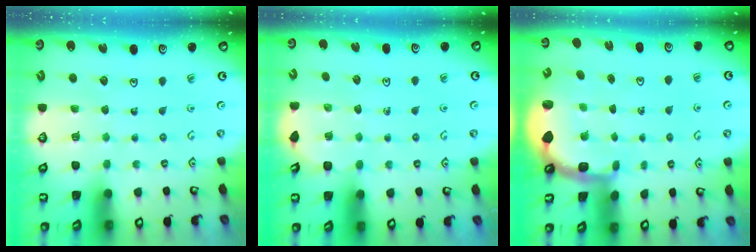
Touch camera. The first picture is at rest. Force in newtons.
{"total": 2.7, "press": 2.6, "slide": 0.8}
{"total": 2.1, "press": 1.9, "slide": 0.8}